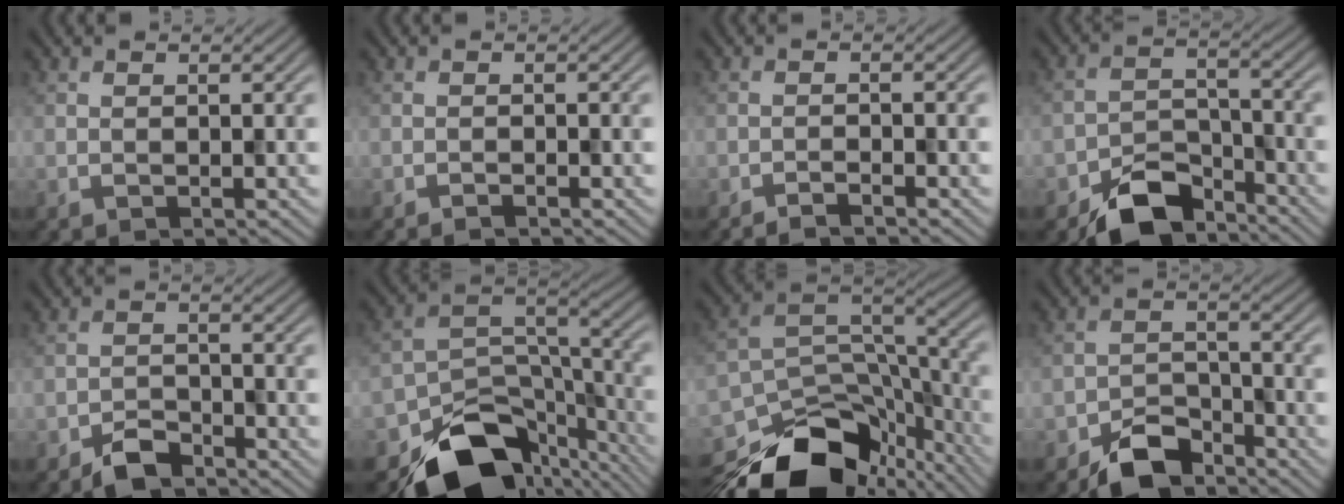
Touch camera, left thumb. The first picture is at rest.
{"total": 0.8, "force": [-0.7, 0.0, 0.4], "torque": [-0.007, 0.002, -0.014]}
{"total": 1.8, "force": [-1.6, 0.1, 0.9], "torque": [-0.015, 0.003, -0.032]}
{"total": 8.5, "force": [-6.4, 4.1, 3.9], "torque": [-0.064, -0.009, -0.122]}
{"total": 3.6, "force": [-2.9, 1.5, 1.5], "torque": [-0.025, 0.001, -0.062]}
{"total": 14.7, "force": [-10.4, 7.8, 6.8], "torque": [-0.123, -0.025, -0.159]}
{"total": 16.7, "force": [-12.1, 7.6, 8.6], "torque": [-0.199, -0.031, -0.179]}
{"total": 6.8, "force": [-5.2, 3.2, 3.0], "torque": [-0.049, -0.003, -0.106]}